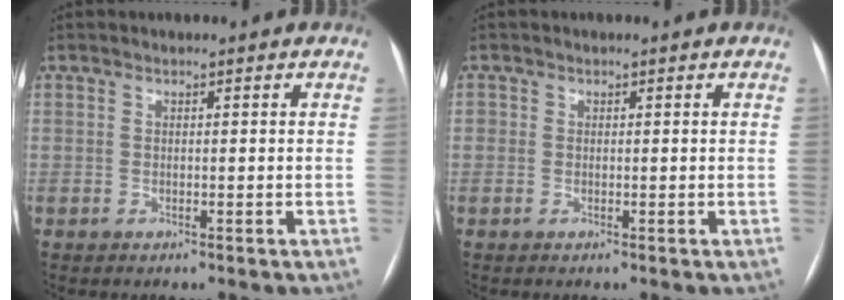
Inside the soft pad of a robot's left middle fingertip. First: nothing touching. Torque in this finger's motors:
{"motor_torque": [0.03, 0.00, 0.04, -0.01]}